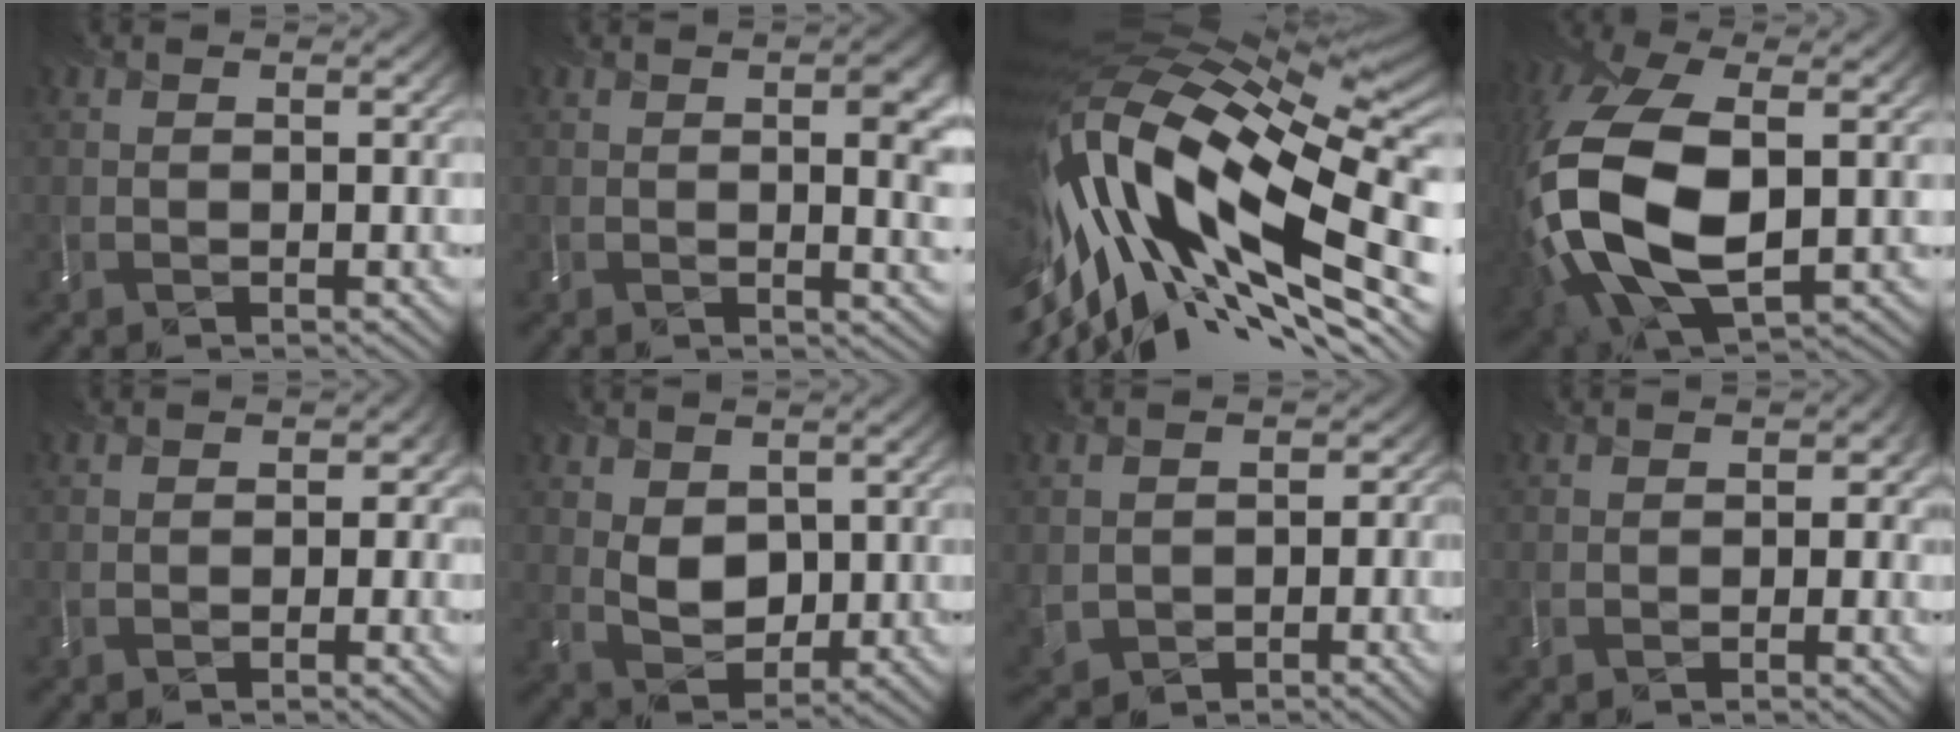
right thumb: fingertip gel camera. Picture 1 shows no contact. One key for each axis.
{"total": 5.4, "fx": 1.2, "fy": 1.8, "fz": 5.0, "tx": -0.055, "ty": 0.003, "tz": 0.019}
{"total": 20.3, "fx": -6.1, "fy": 9.2, "fz": 17.1, "tx": -0.358, "ty": -0.062, "tz": -0.100}
{"total": 17.4, "fx": -1.7, "fy": 9.5, "fz": 14.5, "tx": -0.354, "ty": -0.018, "tz": -0.025}
{"total": 2.9, "fx": -0.4, "fy": 2.6, "fz": 1.3, "tx": -0.011, "ty": 0.002, "tz": -0.002}
{"total": 4.9, "fx": 1.1, "fy": 3.8, "fz": 2.9, "tx": -0.070, "ty": -0.008, "tz": 0.023}
{"total": 5.4, "fx": -1.0, "fy": 5.0, "fz": 1.8, "tx": -0.063, "ty": -0.027, "tz": -0.014}
{"total": 3.1, "fx": -0.1, "fy": 2.6, "fz": 1.6, "tx": -0.012, "ty": 0.003, "tz": 0.004}